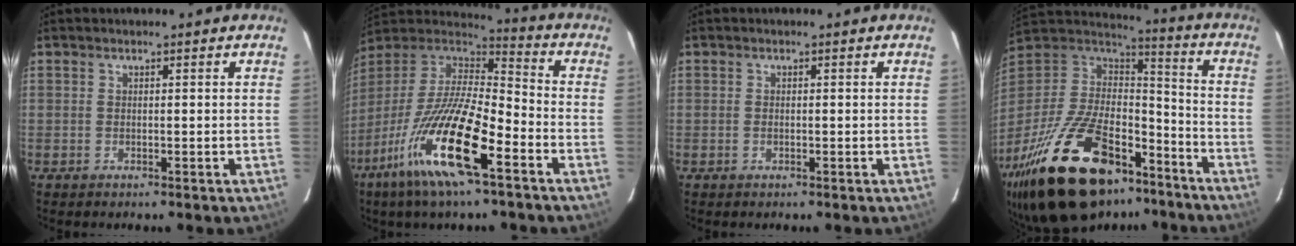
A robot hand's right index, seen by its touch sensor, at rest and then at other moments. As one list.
[{"total": 21.1, "force": [-11.3, 4.7, 17.1], "torque": [-0.333, -0.042, -0.222]}, {"total": 0.7, "force": [-0.3, 0.5, 0.4], "torque": [-0.007, -0.001, -0.004]}, {"total": 33.5, "force": [-21.6, 15.9, 20.2], "torque": [-0.404, -0.015, -0.334]}]